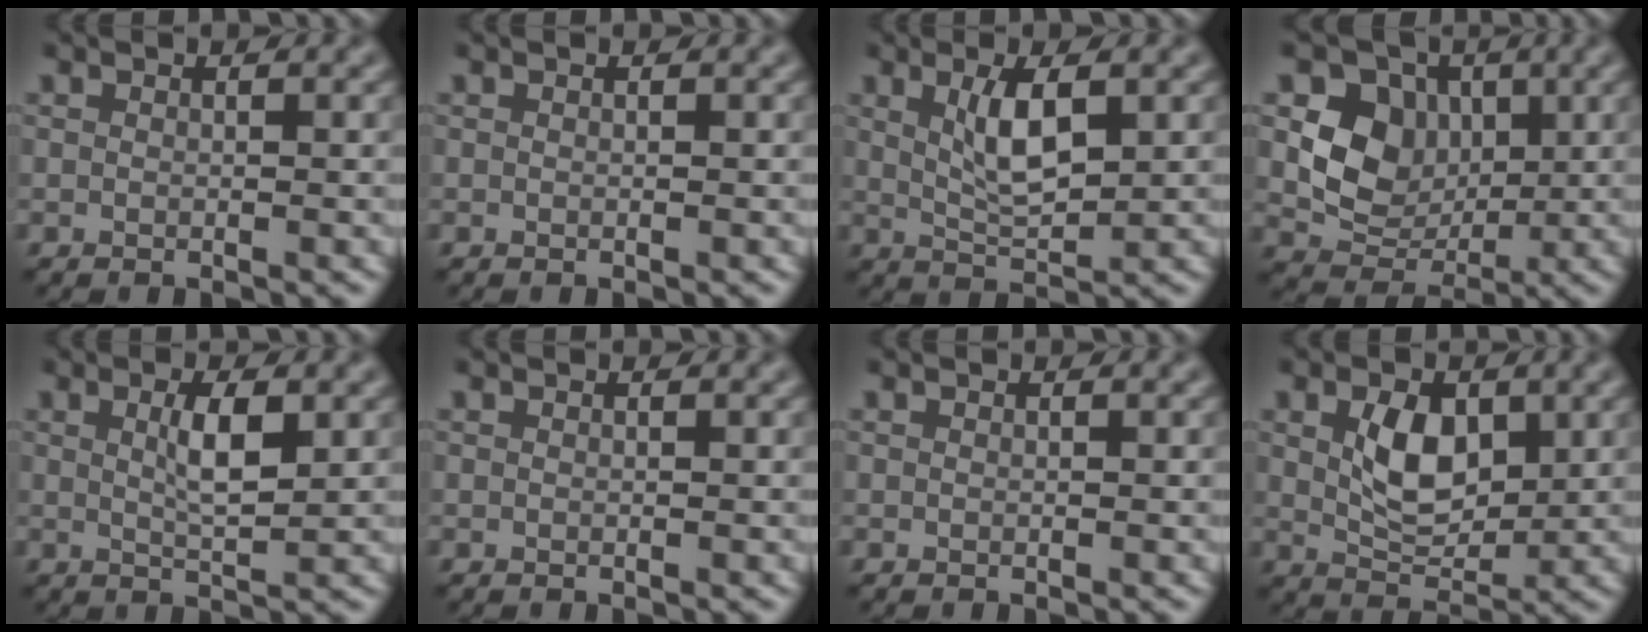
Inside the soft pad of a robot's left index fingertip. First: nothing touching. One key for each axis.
{"total": 0.0}
{"total": 4.0, "fx": 1.3, "fy": 1.3, "fz": 3.5, "tx": -0.073, "ty": -0.002, "tz": 0.027}
{"total": 5.8, "fx": 0.9, "fy": 4.8, "fz": 3.1, "tx": -0.048, "ty": -0.002, "tz": 0.012}
{"total": 3.2, "fx": 0.9, "fy": 0.7, "fz": 3.0, "tx": -0.056, "ty": 0.001, "tz": 0.015}
{"total": 0.0}
{"total": 0.0}
{"total": 4.7, "fx": 1.1, "fy": 2.9, "fz": 3.6, "tx": -0.070, "ty": -0.003, "tz": 0.022}